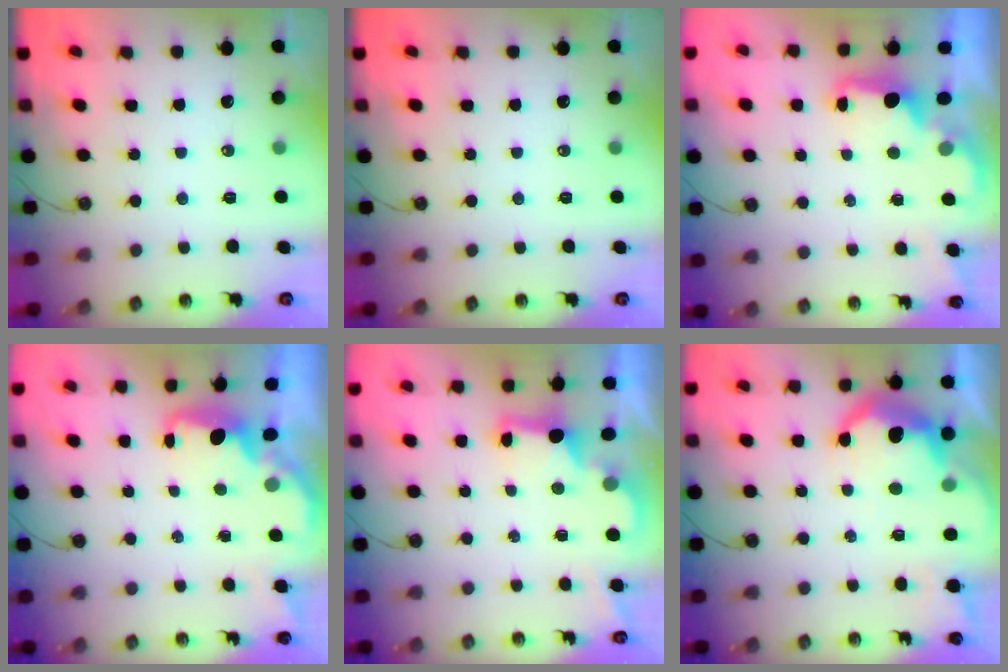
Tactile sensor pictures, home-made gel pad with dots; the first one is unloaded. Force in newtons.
{"total": 0.0}
{"total": 2.2, "press": 2.1, "slide": 0.8}
{"total": 1.6, "press": 1.4, "slide": 0.7}
{"total": 2.4, "press": 2.3, "slide": 0.7}
{"total": 13.9, "press": 13.9, "slide": 1.0}